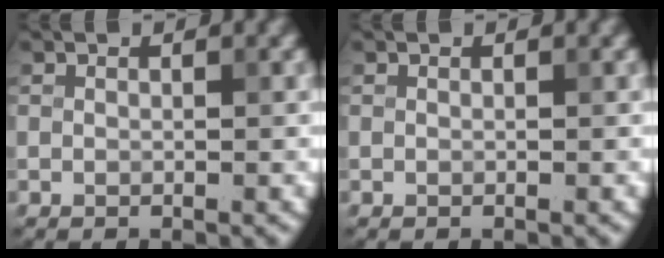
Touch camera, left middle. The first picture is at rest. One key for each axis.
{"total": 0.0}